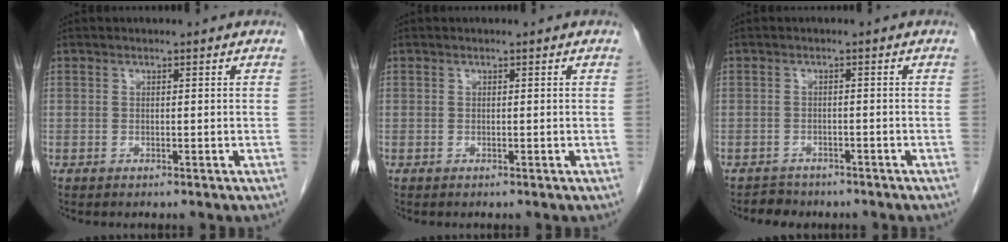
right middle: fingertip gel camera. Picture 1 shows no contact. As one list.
[{"total": 0.0}, {"total": 2.8, "force": [-2.4, 1.4, -0.1], "torque": [-0.010, 0.001, -0.036]}]